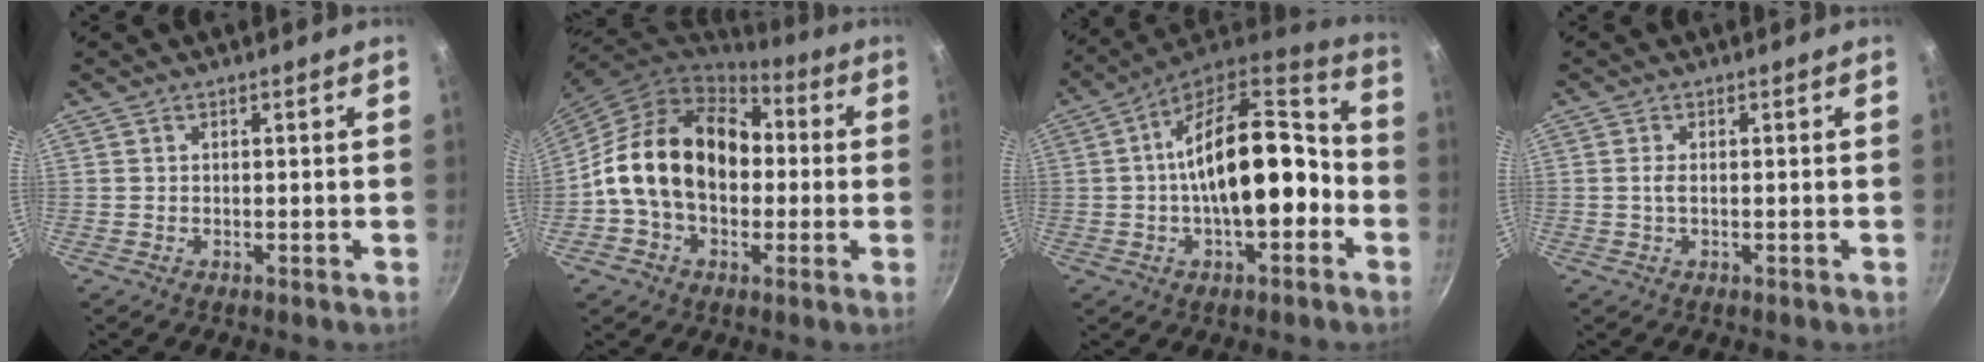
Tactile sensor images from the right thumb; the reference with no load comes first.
{"total": 19.7, "force": [0.3, 14.5, 13.5], "torque": [-0.205, 0.046, -0.002]}
{"total": 20.5, "force": [-2.5, 10.1, 17.7], "torque": [-0.246, 0.056, -0.050]}
{"total": 1.3, "force": [0.0, 0.5, 1.2], "torque": [-0.028, 0.001, -0.002]}